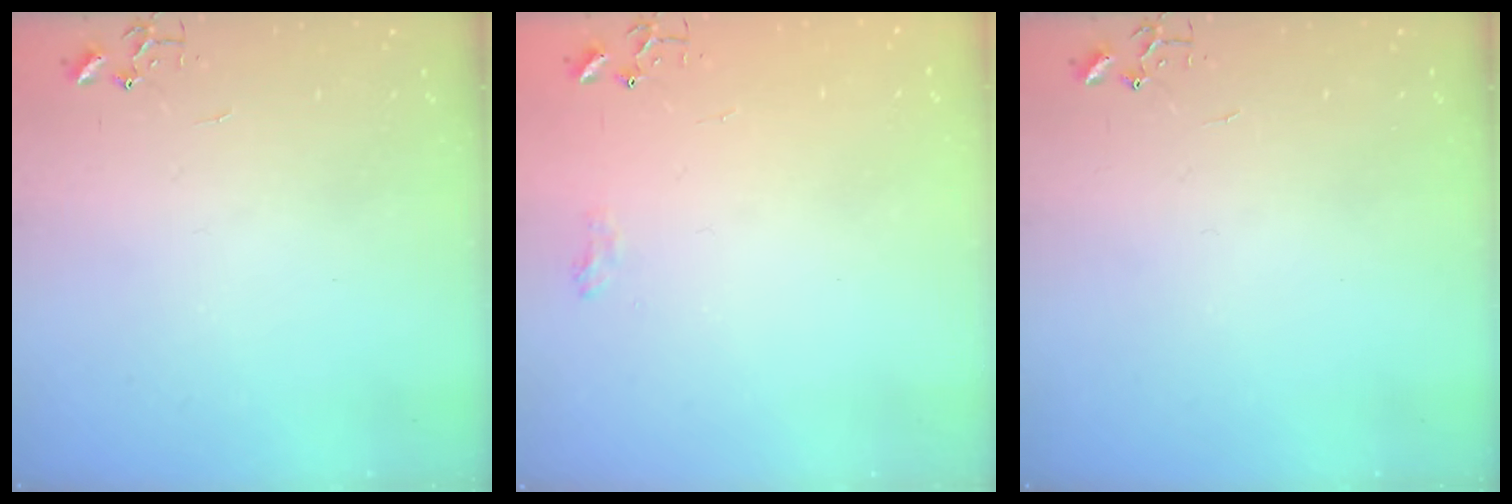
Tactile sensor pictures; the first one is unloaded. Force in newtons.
{"total": 6.3, "press": 6.3, "slide": 0.8}
{"total": 0.0}